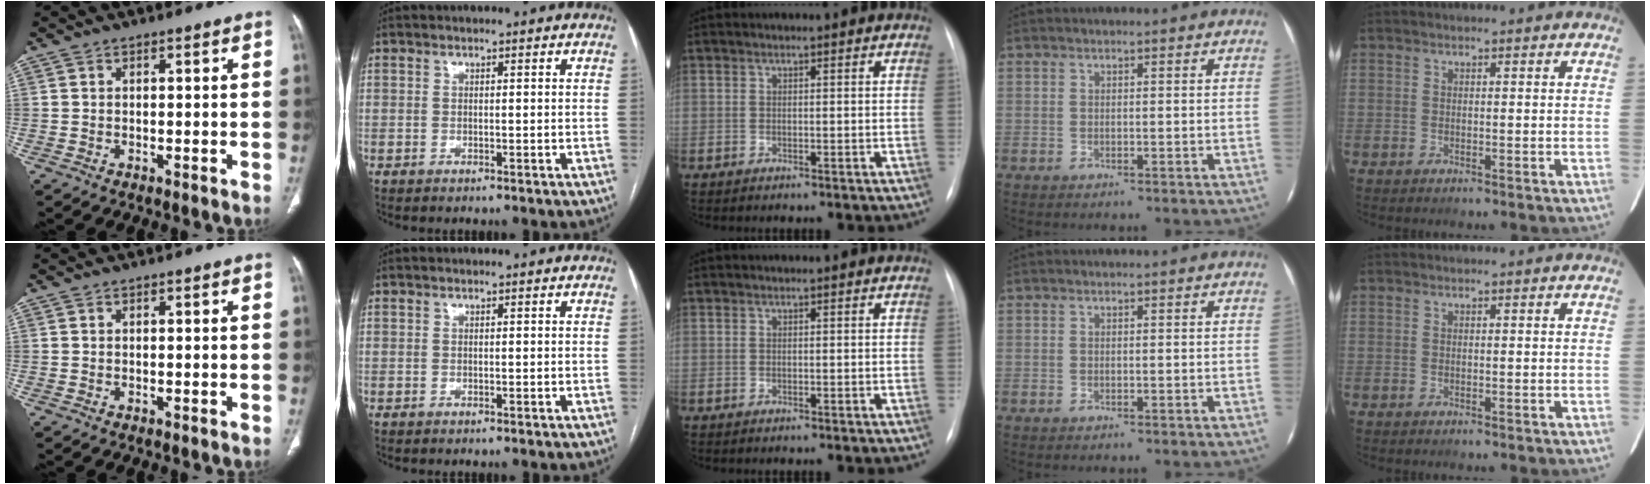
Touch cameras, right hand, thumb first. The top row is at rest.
{}